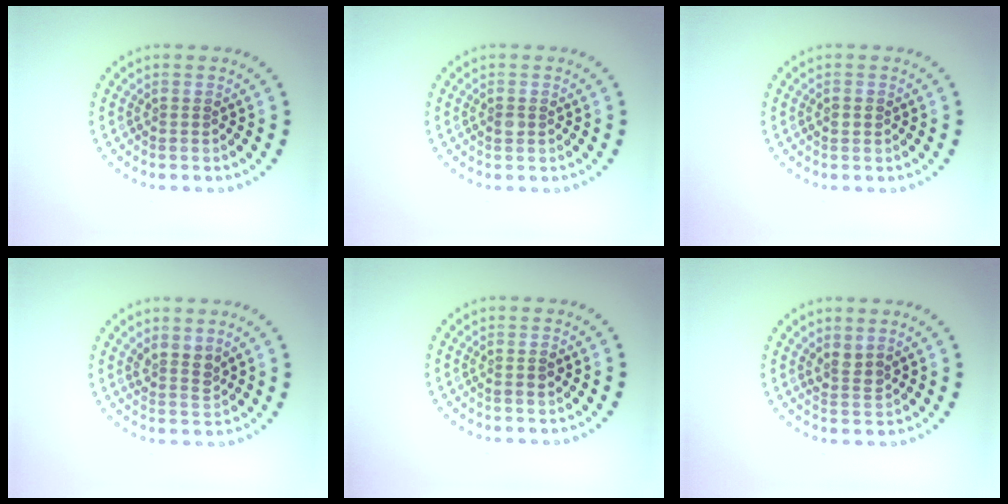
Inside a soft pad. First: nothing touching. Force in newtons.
{"total": 0.7, "press": 0.7, "slide": 0.0}
{"total": 1.2, "press": 1.2, "slide": 0.0}
{"total": 2.1, "press": 1.7, "slide": 1.2}
{"total": 1.0, "press": 1.0, "slide": 0.3}
{"total": 1.7, "press": 1.2, "slide": 1.1}